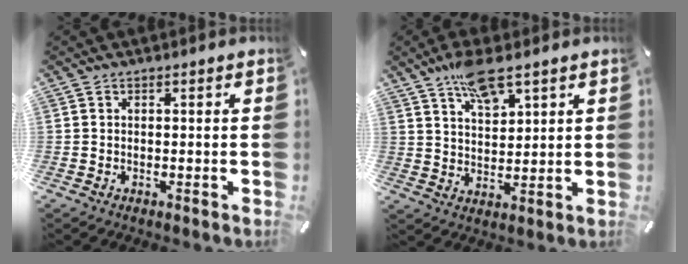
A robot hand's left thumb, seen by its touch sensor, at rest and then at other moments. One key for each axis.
{"total": 8.7, "fx": 6.1, "fy": 3.1, "fz": 5.5, "tx": -0.098, "ty": -0.025, "tz": 0.106}